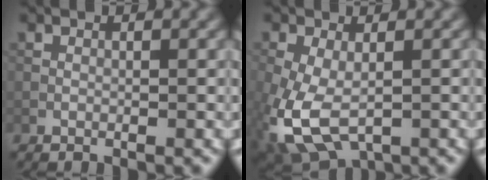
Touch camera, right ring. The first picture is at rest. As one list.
[{"total": 8.7, "force": [-3.2, 4.6, 6.6], "torque": [-0.174, -0.032, -0.051]}]